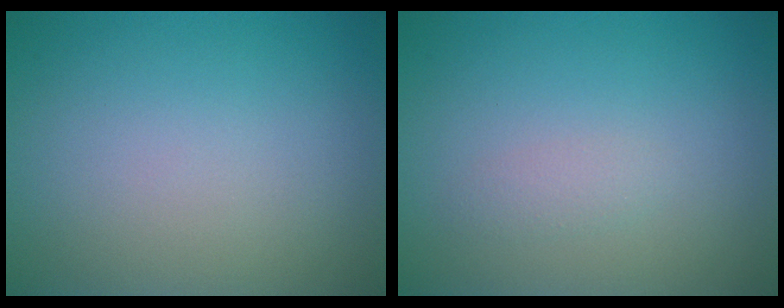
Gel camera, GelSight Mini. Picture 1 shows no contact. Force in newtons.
{"total": 1.0, "press": 1.0, "slide": 0.0}